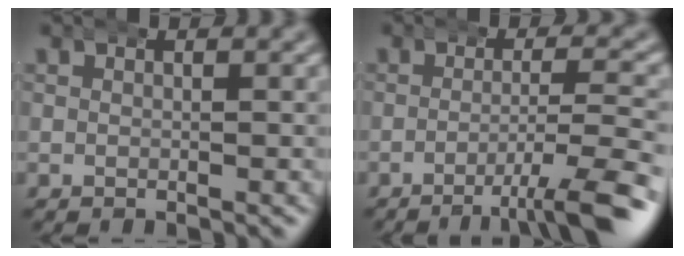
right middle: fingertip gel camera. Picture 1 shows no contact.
{"total": 6.3, "force": [-3.8, 0.6, 5.1], "torque": [-0.069, -0.006, -0.056]}